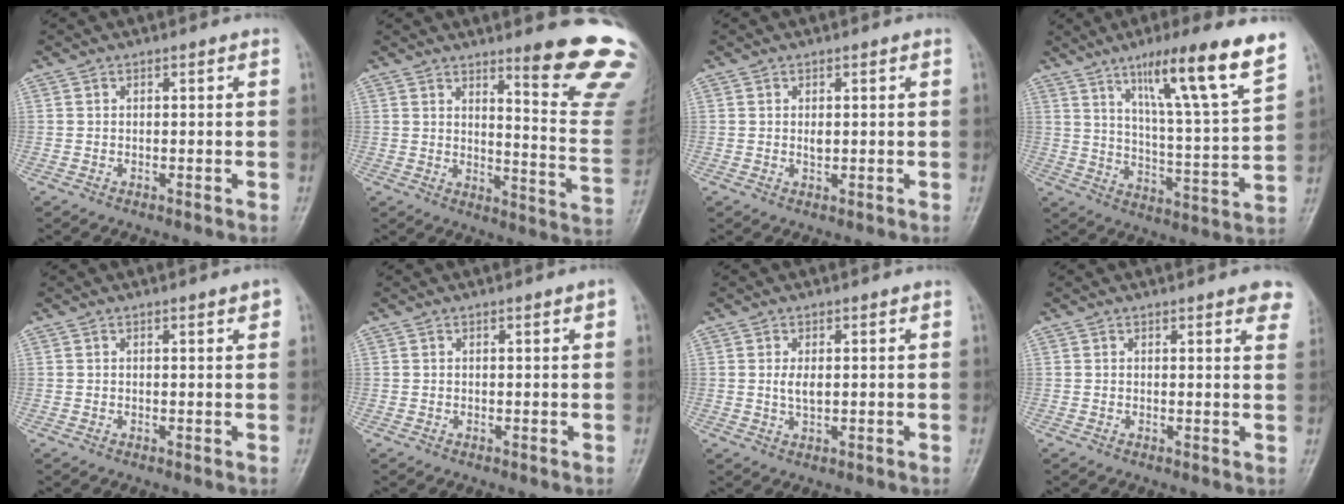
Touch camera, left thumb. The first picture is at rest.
{"total": 16.8, "force": [11.7, 2.2, 11.8], "torque": [-0.112, -0.097, 0.148]}
{"total": 1.2, "force": [0.3, 0.7, 1.0], "torque": [-0.013, -0.003, 0.007]}
{"total": 18.2, "force": [11.0, 1.3, 14.5], "torque": [-0.209, -0.051, 0.173]}
{"total": 1.5, "force": [0.9, 0.4, 1.1], "torque": [-0.013, -0.002, 0.010]}
{"total": 0.9, "force": [0.5, 0.2, 0.7], "torque": [-0.012, 0.000, 0.006]}
{"total": 2.5, "force": [0.4, 1.2, 2.1], "torque": [-0.039, -0.004, 0.010]}
{"total": 5.5, "force": [4.0, 1.5, 3.5], "torque": [-0.019, -0.010, 0.034]}